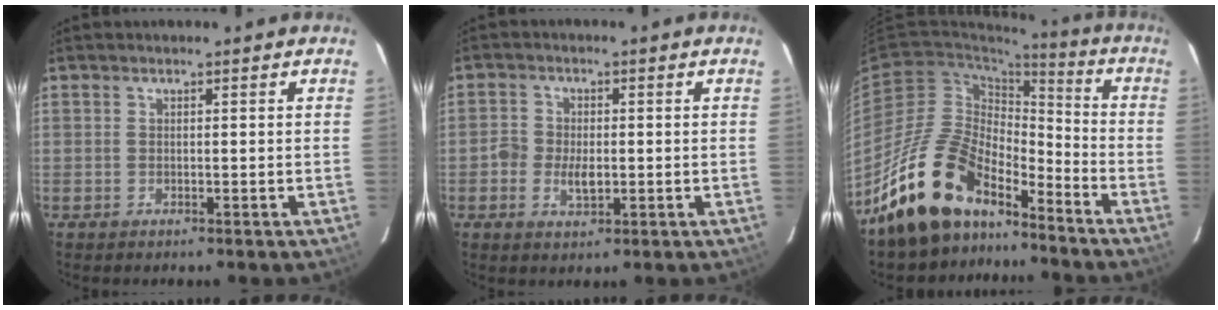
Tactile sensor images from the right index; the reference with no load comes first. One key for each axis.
{"total": 4.6, "fx": -1.2, "fy": 3.1, "fz": 3.1, "tx": -0.070, "ty": 0.002, "tz": -0.025}
{"total": 17.1, "fx": -13.5, "fy": 7.6, "fz": 7.4, "tx": -0.145, "ty": 0.021, "tz": -0.235}